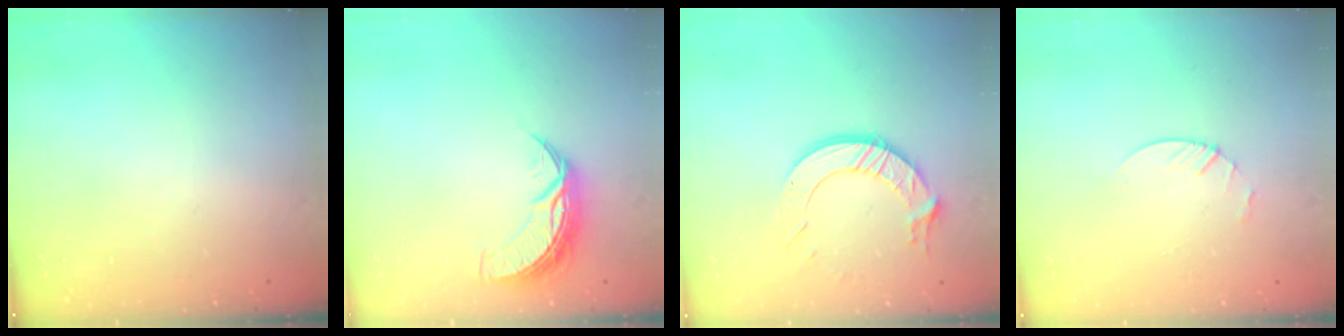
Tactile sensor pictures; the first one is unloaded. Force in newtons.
{"total": 8.2, "press": 8.2, "slide": 0.7}
{"total": 11.8, "press": 11.8, "slide": 1.1}
{"total": 3.0, "press": 3.0, "slide": 0.3}